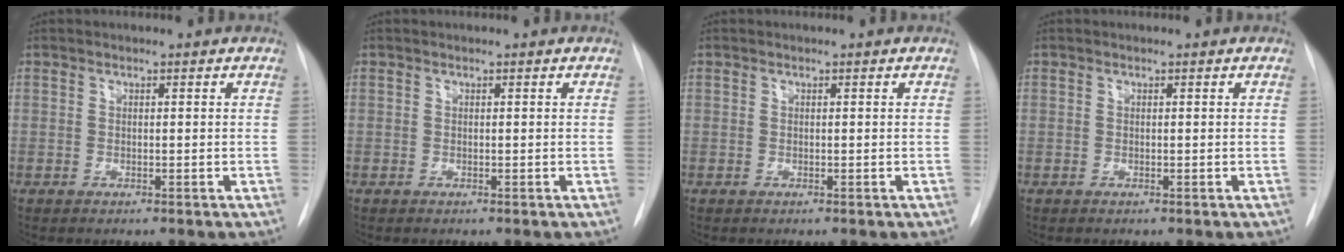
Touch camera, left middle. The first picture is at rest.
{"total": 0.0}
{"total": 0.0}
{"total": 0.0}